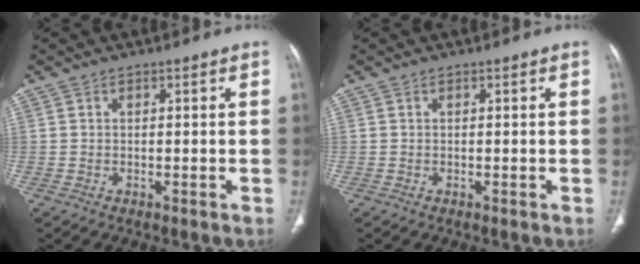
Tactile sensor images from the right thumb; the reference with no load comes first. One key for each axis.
{"total": 0.0}